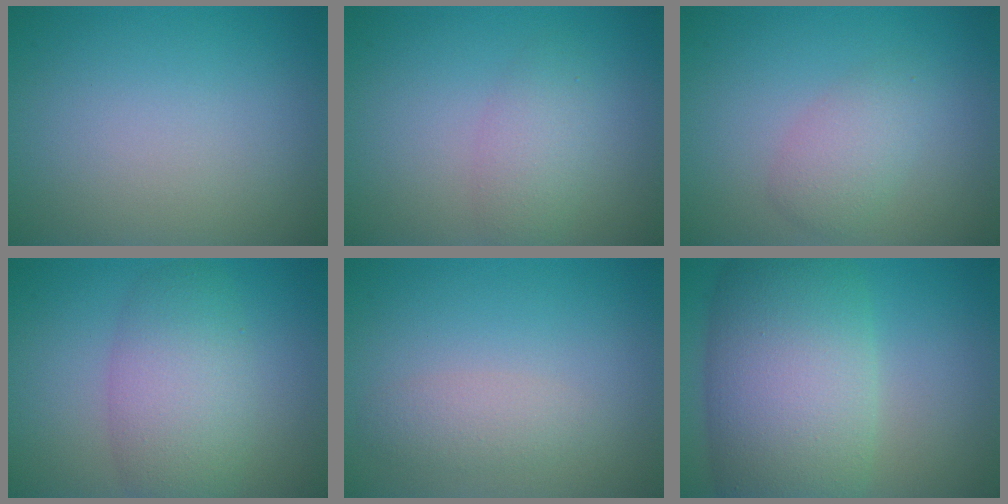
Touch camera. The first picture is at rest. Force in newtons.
{"total": 2.3, "press": 2.3, "slide": 0.0}
{"total": 2.5, "press": 2.5, "slide": 0.1}
{"total": 5.5, "press": 5.5, "slide": 0.1}
{"total": 1.8, "press": 1.8, "slide": 0.0}
{"total": 11.5, "press": 11.5, "slide": 0.6}